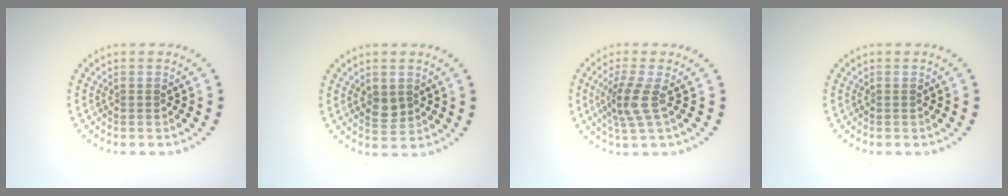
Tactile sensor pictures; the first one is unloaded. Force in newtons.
{"total": 1.8, "press": 1.7, "slide": 0.3}
{"total": 2.9, "press": 2.2, "slide": 1.9}
{"total": 0.0}